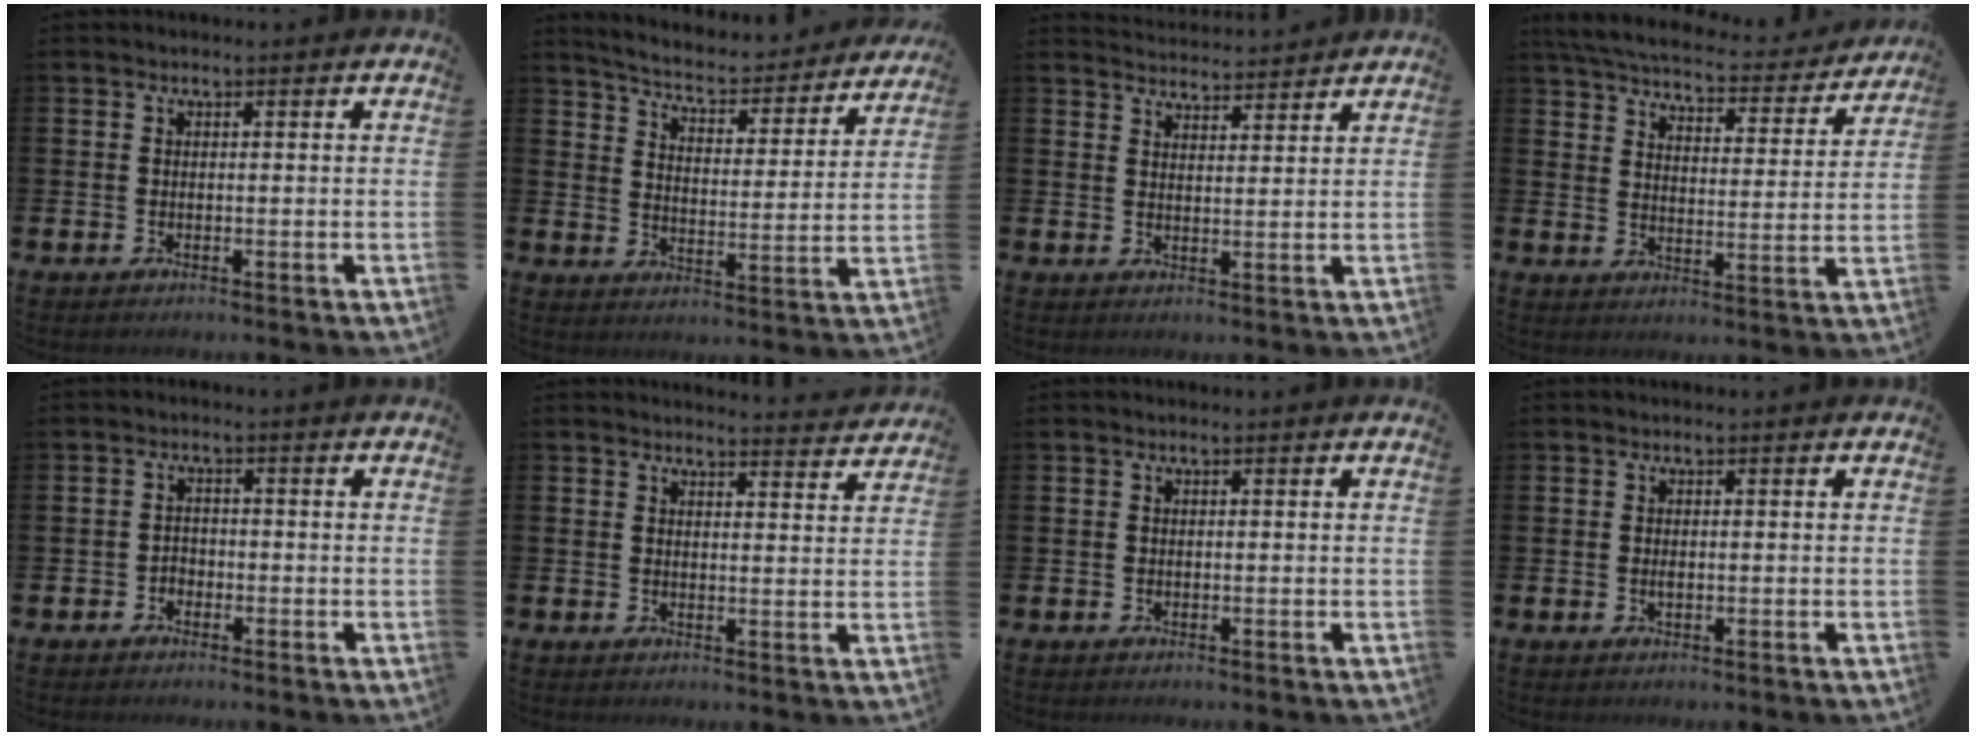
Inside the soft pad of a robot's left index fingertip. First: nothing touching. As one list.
[{"total": 5.1, "force": [4.8, 1.0, 1.4], "torque": [-0.051, -0.042, 0.074]}, {"total": 3.8, "force": [3.8, 0.2, -0.3], "torque": [0.004, -0.027, 0.068]}, {"total": 5.8, "force": [5.5, 0.9, 1.8], "torque": [-0.061, -0.042, 0.089]}, {"total": 1.5, "force": [-0.9, 1.1, 0.3], "torque": [-0.008, 0.004, -0.021]}, {"total": 3.4, "force": [3.4, -0.1, 0.0], "torque": [0.008, -0.029, 0.058]}, {"total": 0.0}, {"total": 0.7, "force": [0.0, 0.3, 0.6], "torque": [-0.013, 0.001, -0.001]}]